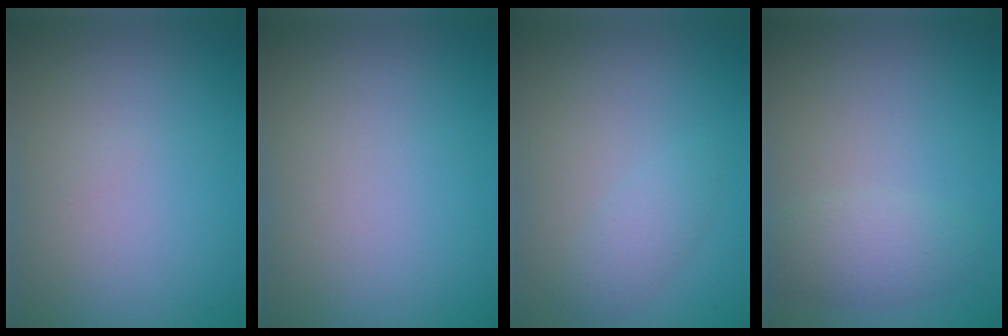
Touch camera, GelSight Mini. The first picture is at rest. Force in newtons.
{"total": 0.0}
{"total": 1.6, "press": 1.6, "slide": 0.0}
{"total": 2.5, "press": 2.5, "slide": 0.1}